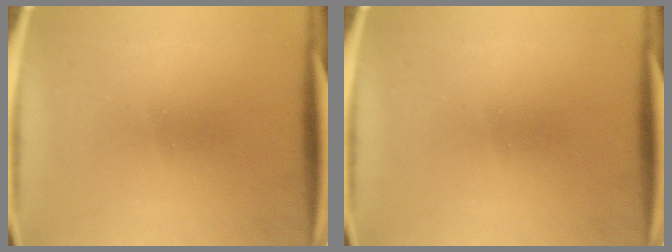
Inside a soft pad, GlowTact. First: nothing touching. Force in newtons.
{"total": 0.0}